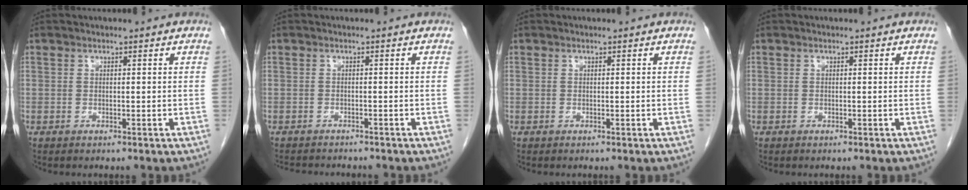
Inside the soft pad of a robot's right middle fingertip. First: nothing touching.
{"total": 6.0, "force": [-5.6, 1.4, 1.8], "torque": [-0.022, -0.003, -0.078]}
{"total": 0.0}
{"total": 0.0}